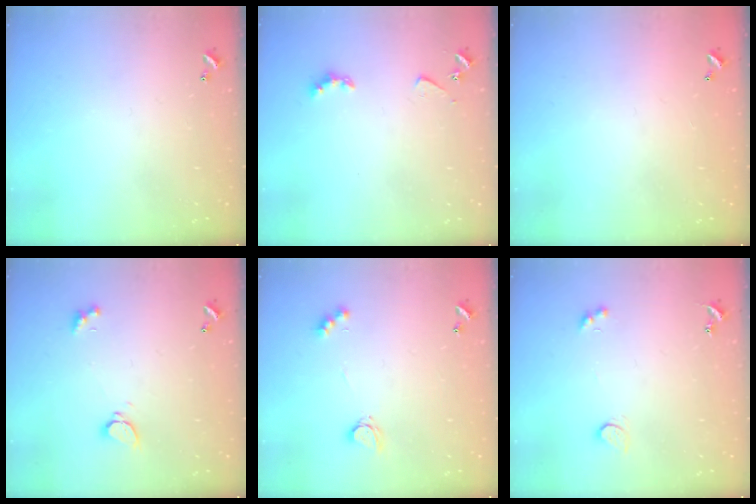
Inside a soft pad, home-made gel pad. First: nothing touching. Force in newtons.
{"total": 2.8, "press": 2.7, "slide": 0.5}
{"total": 3.0, "press": 3.0, "slide": 0.1}
{"total": 1.8, "press": 1.8, "slide": 0.3}
{"total": 2.6, "press": 2.5, "slide": 0.5}
{"total": 2.6, "press": 2.3, "slide": 1.2}